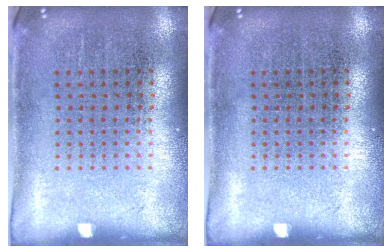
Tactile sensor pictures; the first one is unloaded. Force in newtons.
{"total": 0.0}